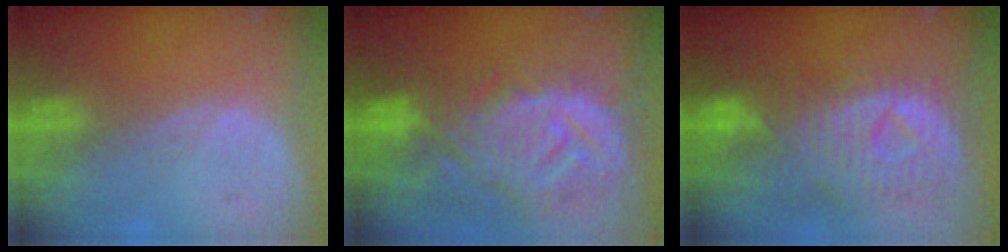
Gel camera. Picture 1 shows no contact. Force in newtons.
{"total": 13.8, "press": 12.0, "slide": 6.9}
{"total": 11.2, "press": 9.7, "slide": 5.4}